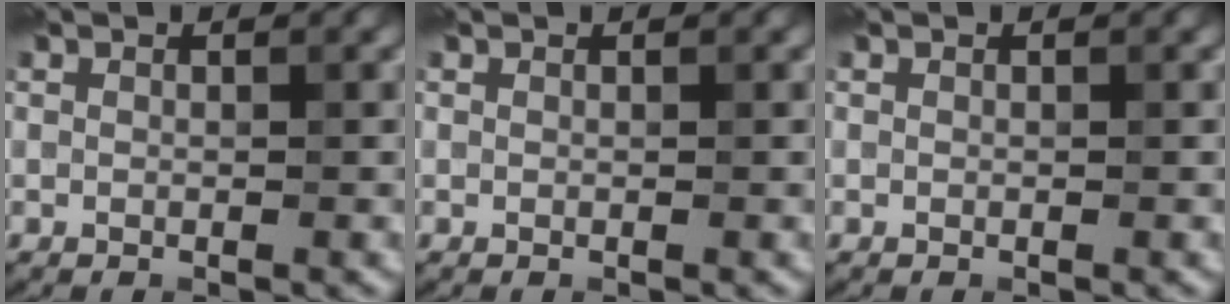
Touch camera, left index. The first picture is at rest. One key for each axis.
{"total": 0.0}
{"total": 0.0}